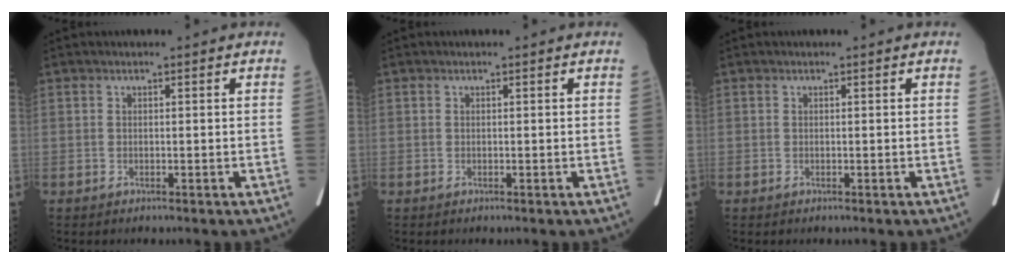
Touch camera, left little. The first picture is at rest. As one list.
[{"total": 0.0}, {"total": 0.0}]